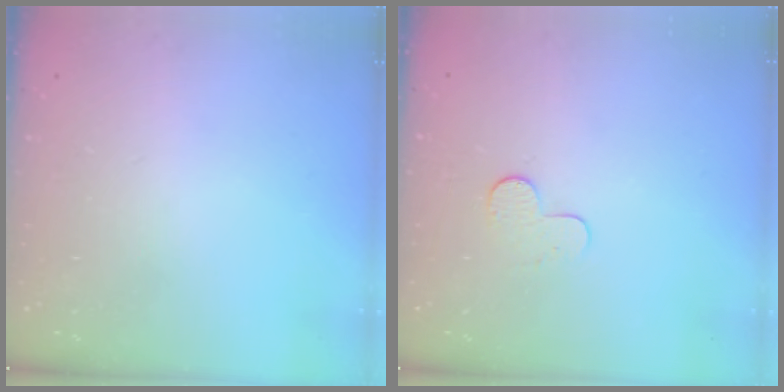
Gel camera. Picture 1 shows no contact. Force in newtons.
{"total": 5.0, "press": 5.0, "slide": 0.5}